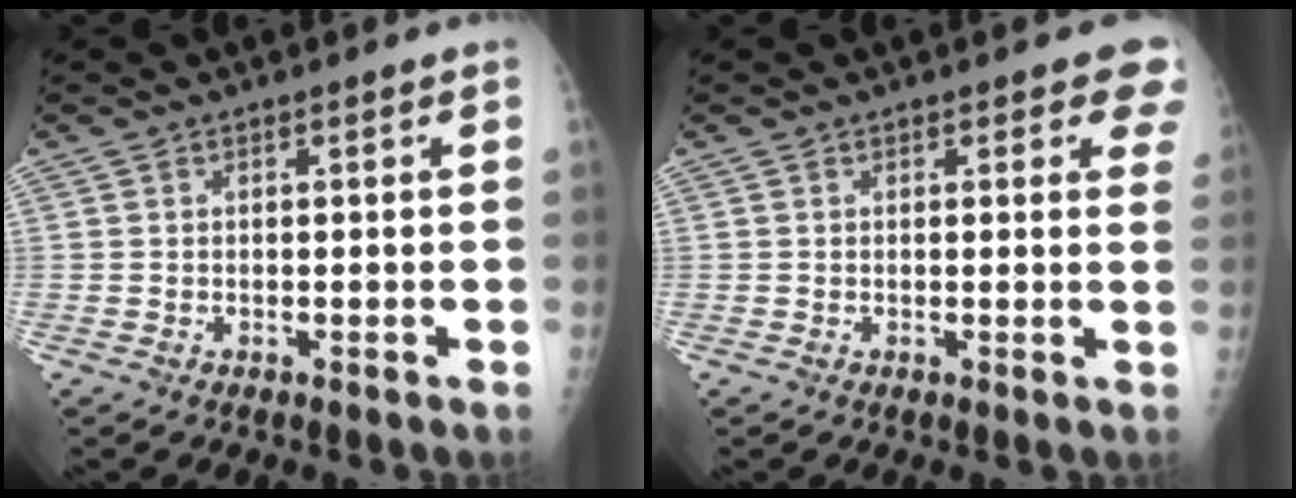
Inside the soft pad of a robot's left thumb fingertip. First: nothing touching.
{"total": 4.0, "force": [2.8, 1.9, 2.2], "torque": [0.013, -0.007, 0.020]}